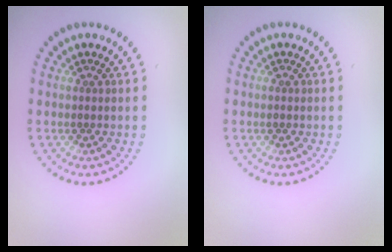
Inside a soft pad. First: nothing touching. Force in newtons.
{"total": 0.8, "press": 0.8, "slide": 0.0}